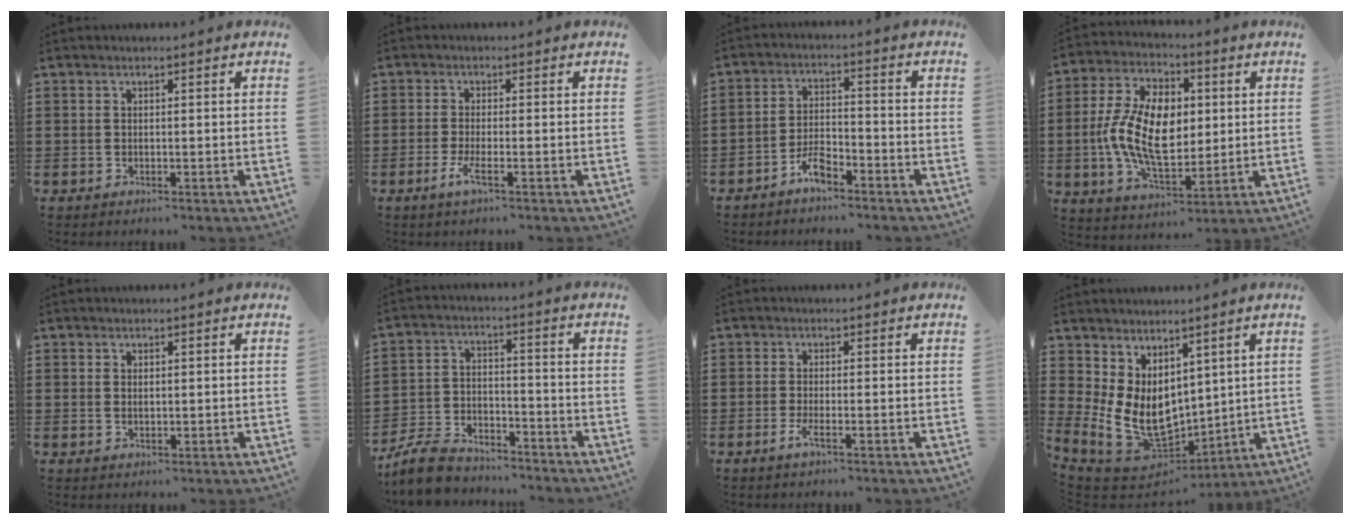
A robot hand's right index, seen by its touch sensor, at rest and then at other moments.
{"total": 3.2, "force": [-1.5, 0.4, 2.8], "torque": [-0.068, -0.012, -0.032]}
{"total": 4.4, "force": [-3.4, 1.6, 2.2], "torque": [-0.054, 0.008, -0.070]}
{"total": 13.4, "force": [0.2, 8.0, 10.8], "torque": [-0.231, 0.004, 0.002]}
{"total": 1.0, "force": [0.7, 0.6, 0.5], "torque": [-0.010, 0.004, 0.012]}
{"total": 7.1, "force": [-6.6, 1.8, 1.8], "torque": [-0.048, 0.016, -0.132]}
{"total": 2.2, "force": [-1.0, 0.3, 2.0], "torque": [-0.048, -0.008, -0.022]}
{"total": 10.6, "force": [1.8, 8.0, 6.8], "torque": [-0.162, -0.030, 0.046]}